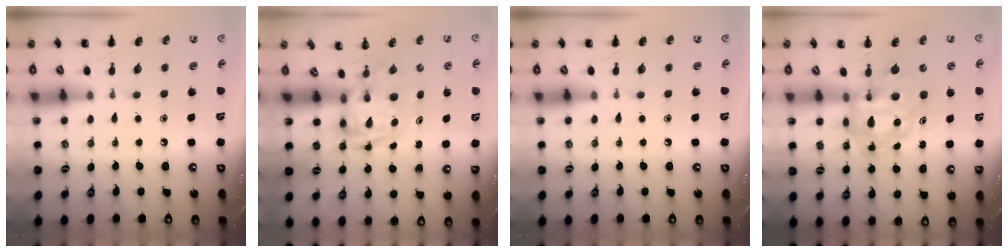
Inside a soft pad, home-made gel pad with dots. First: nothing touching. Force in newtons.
{"total": 2.7, "press": 2.6, "slide": 0.5}
{"total": 0.0}
{"total": 6.5, "press": 6.3, "slide": 1.7}